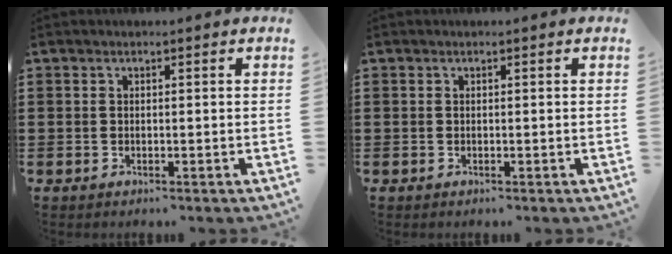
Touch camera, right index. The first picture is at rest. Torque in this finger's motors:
{"motor_torque": [-0.02, 1.12, 0.00, 0.00]}